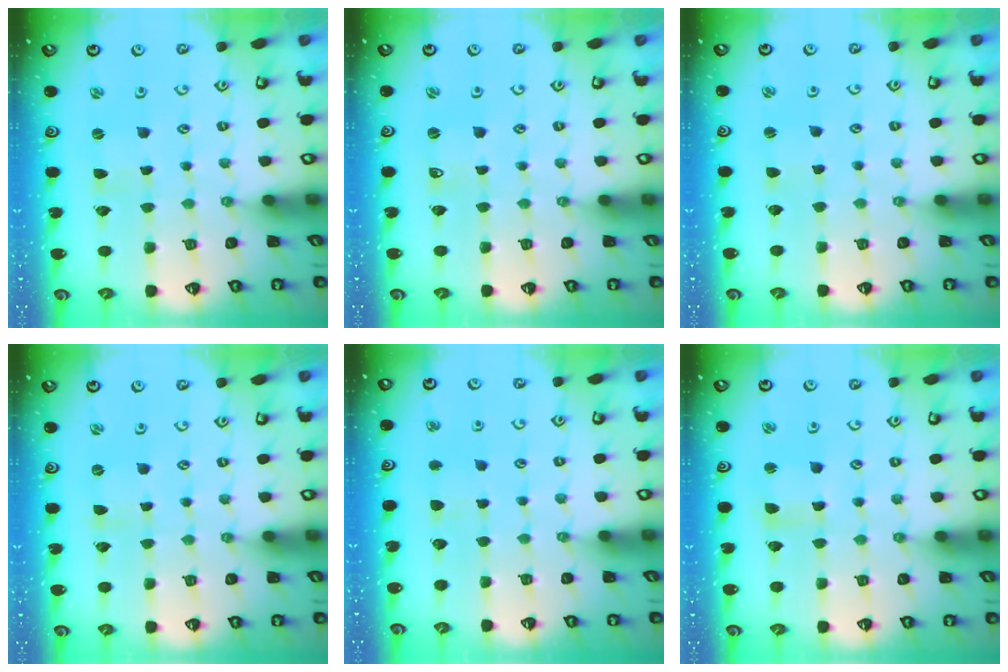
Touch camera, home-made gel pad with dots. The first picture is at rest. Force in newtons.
{"total": 2.3, "press": 2.2, "slide": 0.4}
{"total": 0.9, "press": 0.8, "slide": 0.1}
{"total": 0.0}
{"total": 2.8, "press": 2.7, "slide": 0.4}
{"total": 2.5, "press": 2.5, "slide": 0.3}